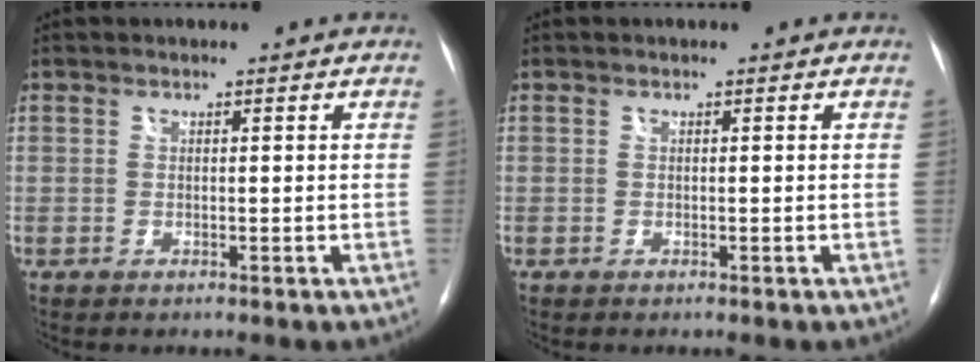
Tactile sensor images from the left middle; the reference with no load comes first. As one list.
[{"total": 0.0}]